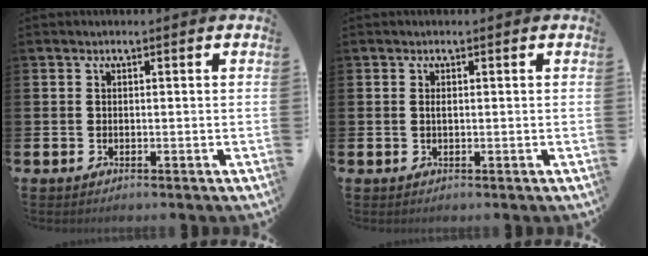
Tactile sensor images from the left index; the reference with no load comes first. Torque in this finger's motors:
{"motor_torque": [0.24, 0.18, -0.01, 0.00]}